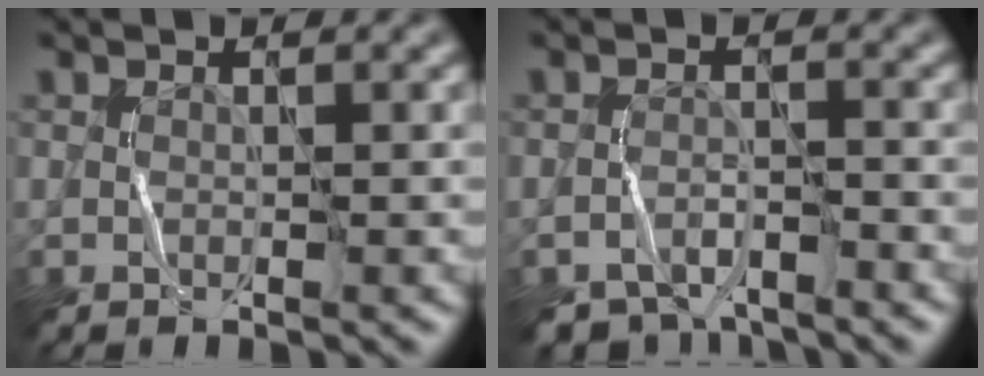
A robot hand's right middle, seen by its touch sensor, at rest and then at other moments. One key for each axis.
{"total": 3.3, "fx": -3.1, "fy": 1.0, "fz": 0.6, "tx": -0.007, "ty": -0.002, "tz": -0.052}